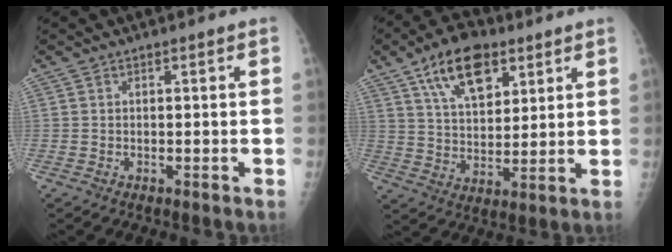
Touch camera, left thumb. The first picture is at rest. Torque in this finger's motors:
{"motor_torque": [1.19, 1.25, 0.85, -0.64, 0.07]}